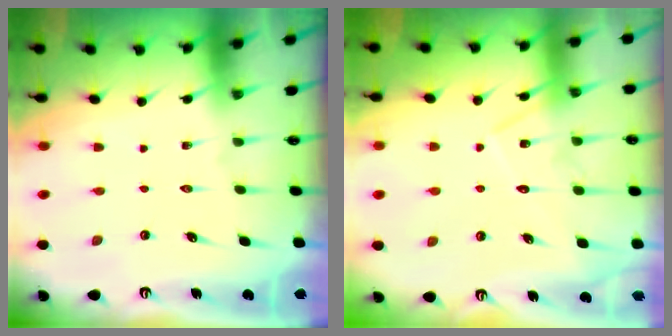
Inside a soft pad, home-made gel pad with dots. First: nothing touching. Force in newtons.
{"total": 11.5, "press": 11.4, "slide": 1.0}